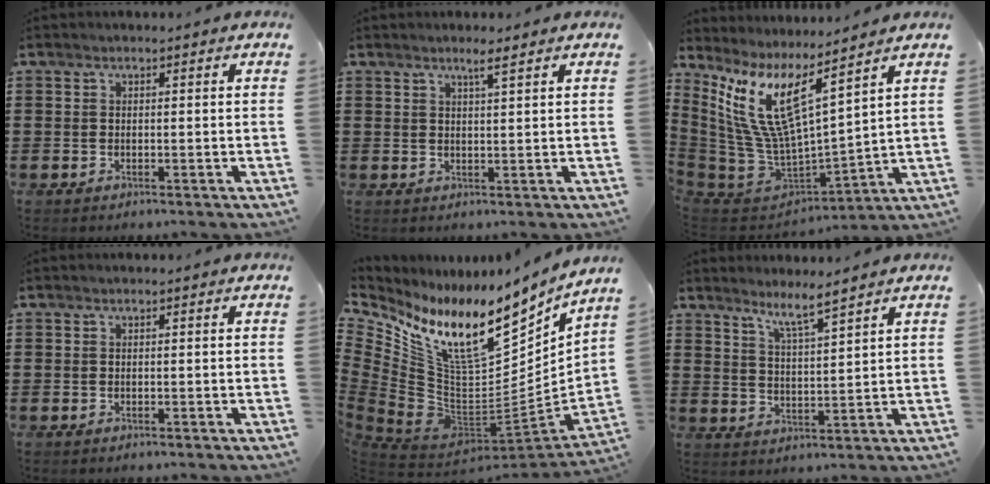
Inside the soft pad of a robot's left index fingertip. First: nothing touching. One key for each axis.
{"total": 2.2, "fx": 1.7, "fy": -0.1, "fz": 1.4, "tx": -0.031, "ty": 0.000, "tz": 0.030}
{"total": 11.4, "fx": 5.3, "fy": 3.6, "fz": 9.4, "tx": -0.222, "ty": -0.055, "tz": 0.090}
{"total": 0.0}
{"total": 16.5, "fx": 9.7, "fy": 6.9, "fz": 11.4, "tx": -0.227, "ty": -0.076, "tz": 0.163}
{"total": 4.8, "fx": 4.2, "fy": -0.6, "fz": 2.2, "tx": -0.058, "ty": -0.017, "tz": 0.072}